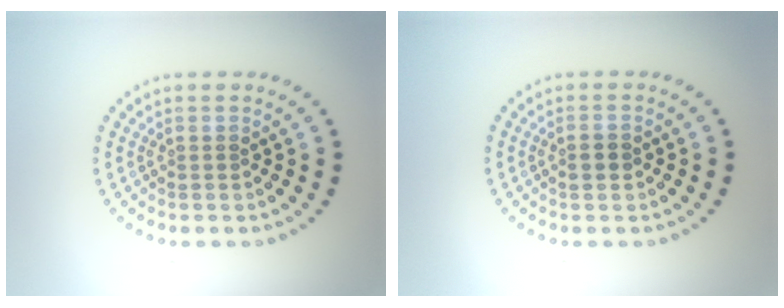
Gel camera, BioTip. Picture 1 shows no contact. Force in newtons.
{"total": 1.3, "press": 1.3, "slide": 0.1}